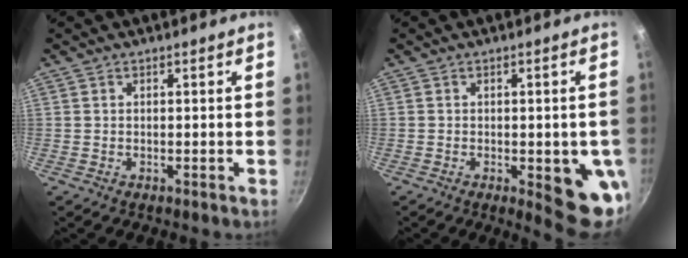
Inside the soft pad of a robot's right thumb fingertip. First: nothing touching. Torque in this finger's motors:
{"motor_torque": [1.95, 1.70, 1.72, -0.57, 0.31]}